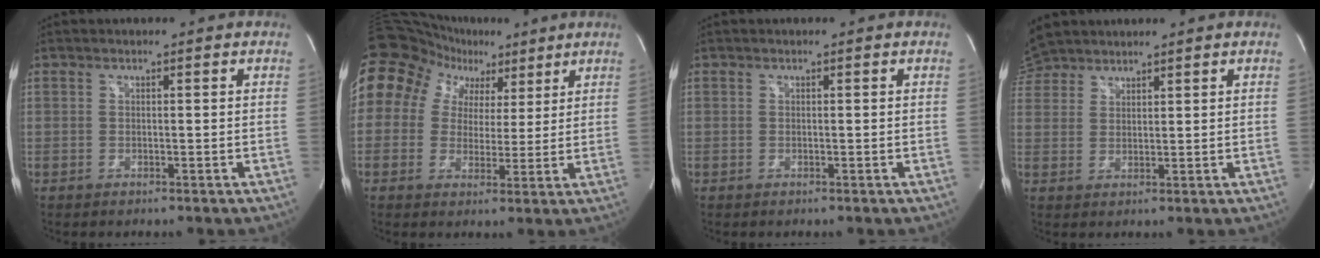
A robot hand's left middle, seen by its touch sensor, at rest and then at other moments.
{"total": 14.4, "force": [7.6, 11.5, 4.4], "torque": [-0.078, 0.072, 0.127]}
{"total": 0.0}
{"total": 5.6, "force": [5.2, 1.9, 0.6], "torque": [-0.026, 0.022, 0.110]}